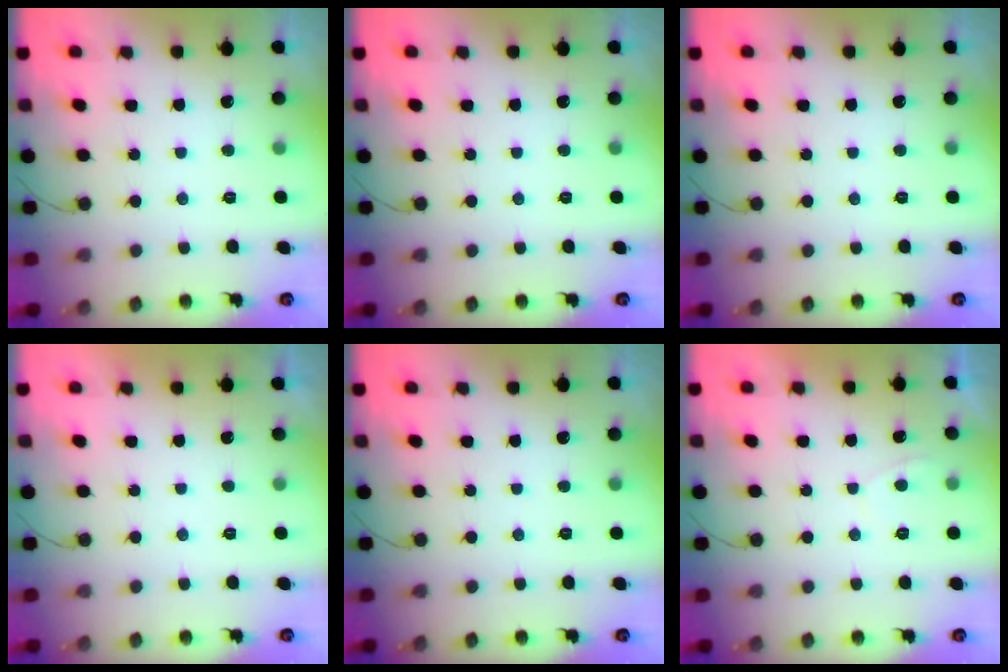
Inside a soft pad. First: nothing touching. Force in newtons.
{"total": 0.0}
{"total": 0.0}
{"total": 2.3, "press": 2.3, "slide": 0.4}
{"total": 0.0}
{"total": 0.5, "press": 0.2, "slide": 0.5}